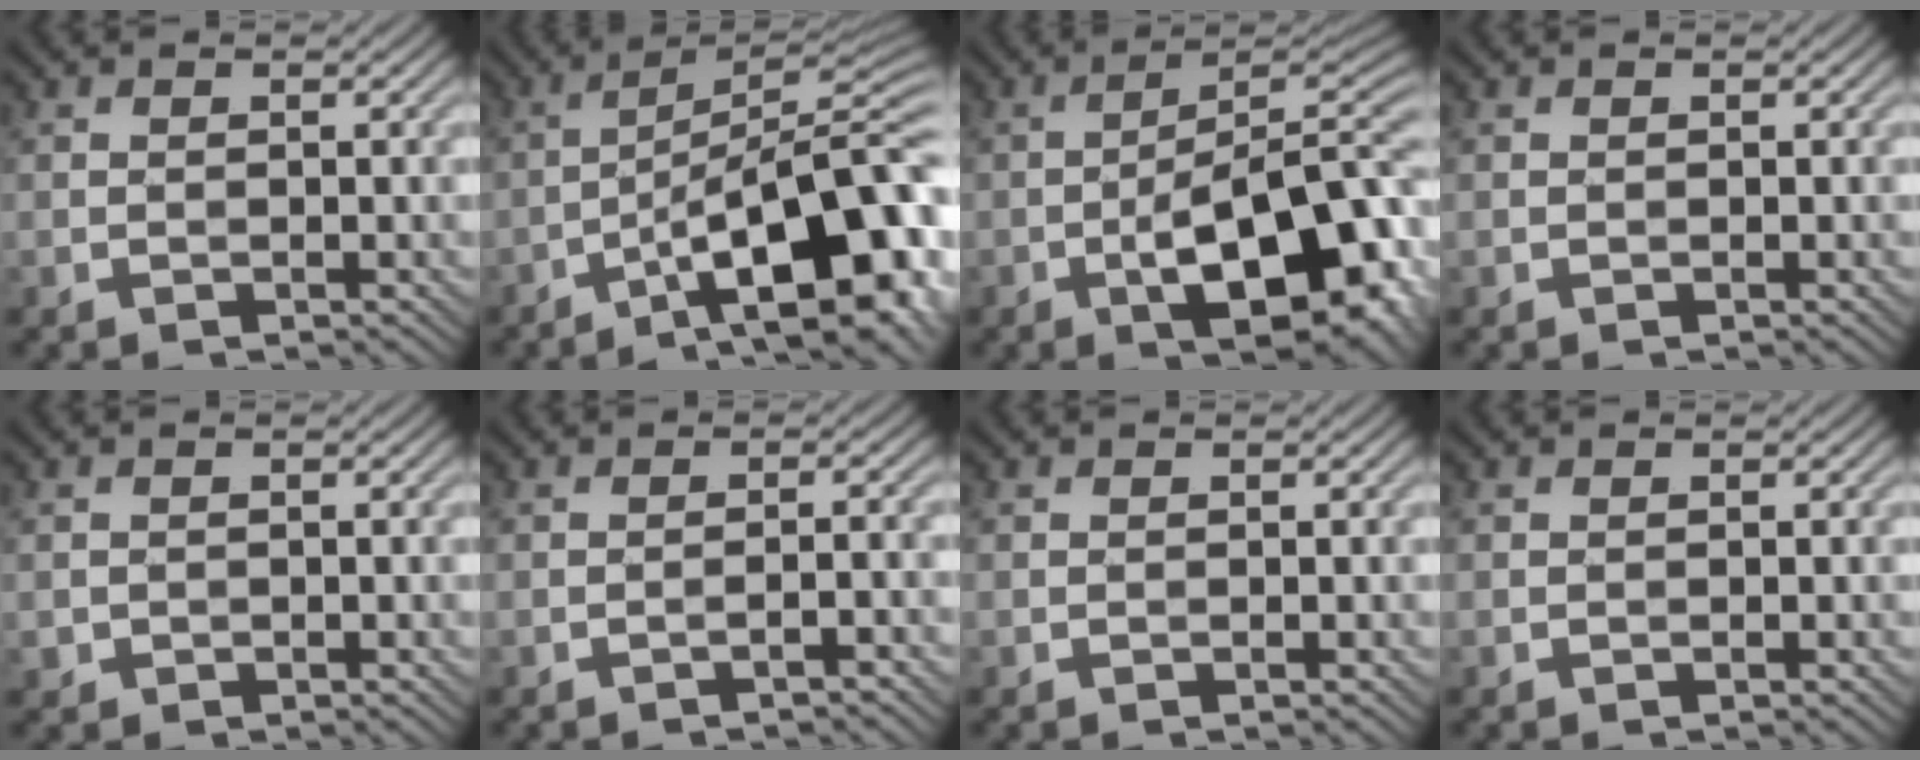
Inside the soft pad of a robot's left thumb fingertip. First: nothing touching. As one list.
[{"total": 15.0, "force": [-7.2, 4.6, 12.3], "torque": [-0.166, 0.010, -0.108]}, {"total": 16.7, "force": [-5.9, 7.2, 13.8], "torque": [-0.187, -0.011, -0.092]}, {"total": 0.0}, {"total": 0.8, "force": [-0.2, 0.8, 0.1], "torque": [-0.002, -0.009, -0.003]}, {"total": 1.6, "force": [-1.2, 0.1, 1.1], "torque": [-0.015, 0.010, -0.024]}, {"total": 0.0}, {"total": 0.0}]